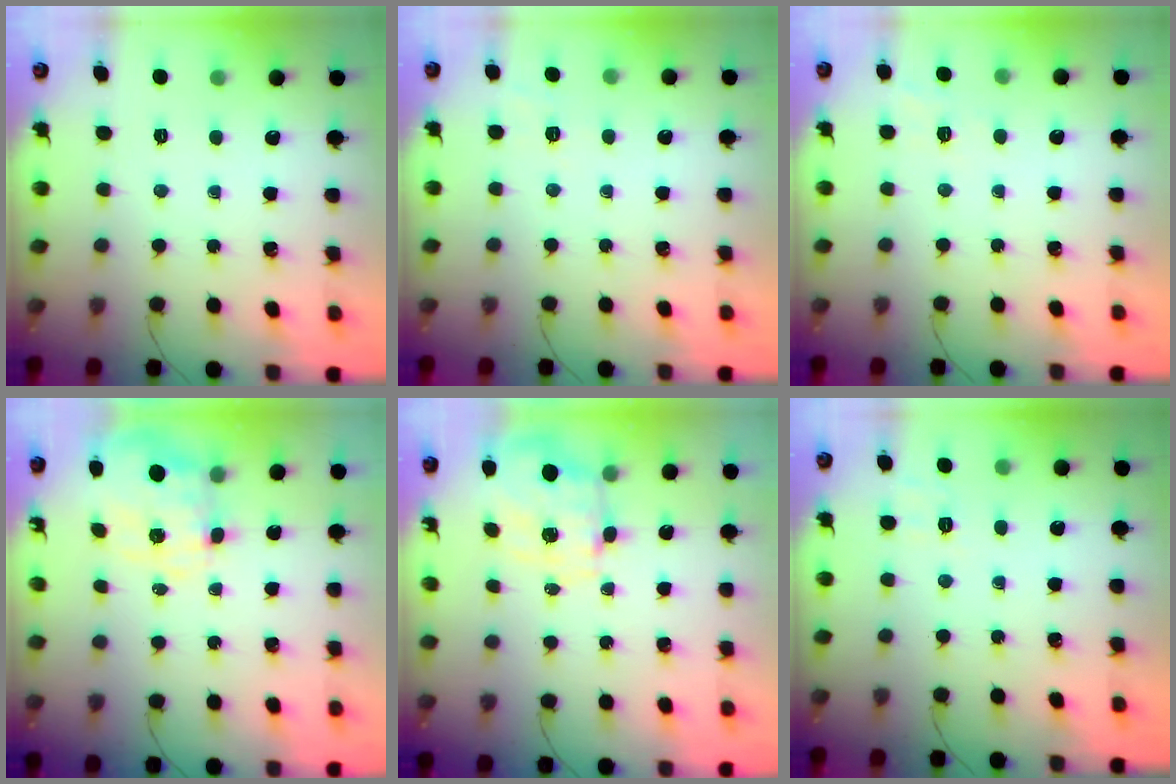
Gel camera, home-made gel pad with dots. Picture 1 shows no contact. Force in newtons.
{"total": 2.2, "press": 0.9, "slide": 2.0}
{"total": 6.4, "press": 6.0, "slide": 2.1}
{"total": 10.8, "press": 10.7, "slide": 1.2}
{"total": 11.0, "press": 10.9, "slide": 1.4}
{"total": 2.4, "press": 1.7, "slide": 1.7}